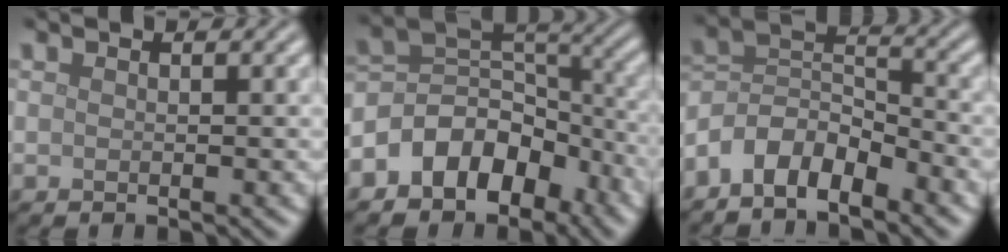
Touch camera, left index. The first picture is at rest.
{"total": 7.4, "force": [-4.1, 5.2, 3.3], "torque": [-0.035, 0.009, -0.088]}
{"total": 5.7, "force": [-4.1, 2.5, 3.0], "torque": [-0.053, 0.008, -0.088]}